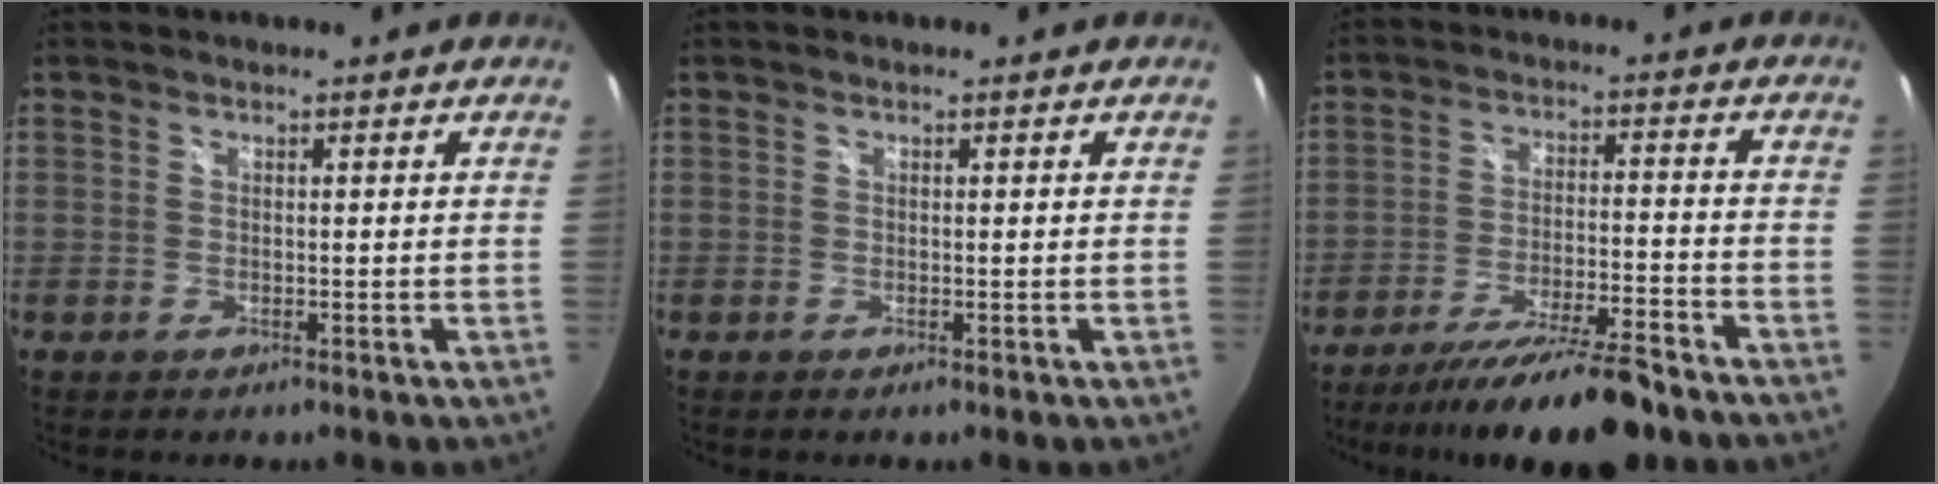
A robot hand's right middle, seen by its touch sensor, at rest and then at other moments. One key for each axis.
{"total": 0.0}
{"total": 14.9, "fx": -12.5, "fy": 1.7, "fz": 7.9, "tx": -0.157, "ty": -0.023, "tz": -0.199}